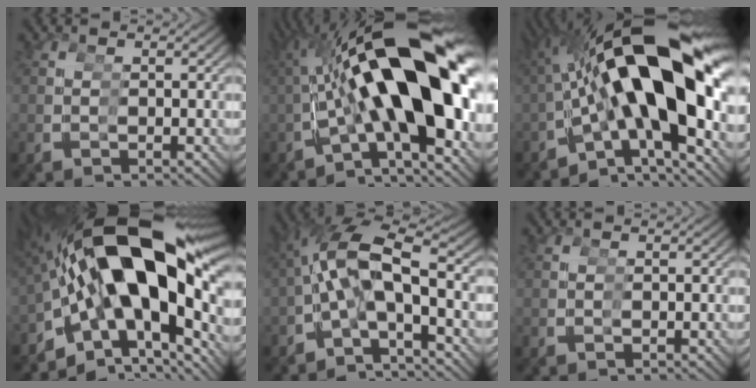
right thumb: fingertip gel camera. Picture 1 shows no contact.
{"total": 19.1, "force": [1.6, 7.8, 17.4], "torque": [-0.276, 0.018, 0.029]}
{"total": 17.4, "force": [1.1, 7.9, 15.5], "torque": [-0.277, 0.009, 0.022]}
{"total": 19.1, "force": [1.0, 10.7, 15.8], "torque": [-0.291, -0.002, 0.026]}
{"total": 7.2, "force": [-0.7, 5.3, 4.8], "torque": [-0.126, -0.003, -0.005]}
{"total": 0.0}